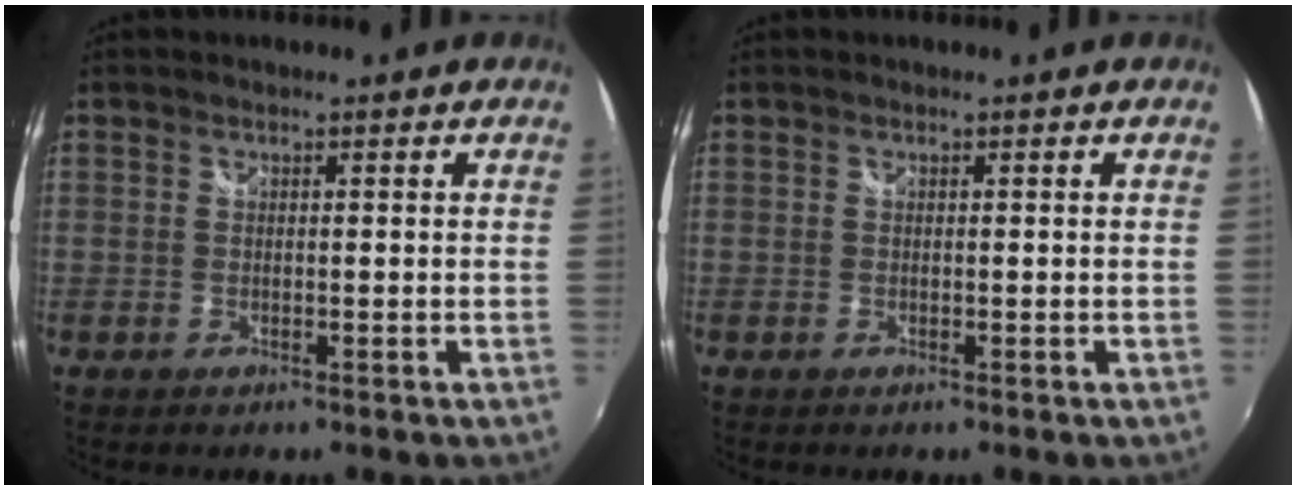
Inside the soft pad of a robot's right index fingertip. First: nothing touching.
{"total": 0.0}